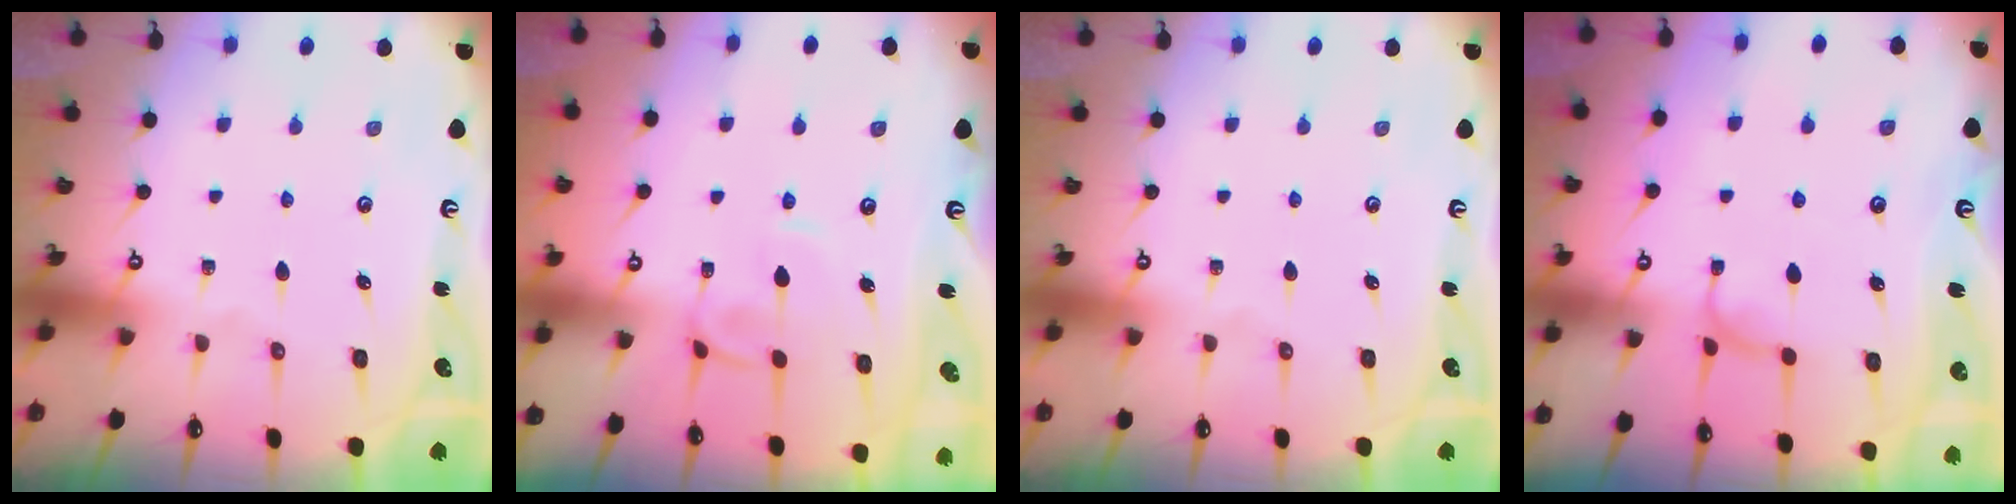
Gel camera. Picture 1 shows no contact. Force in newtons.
{"total": 2.7, "press": 2.6, "slide": 0.4}
{"total": 0.0}
{"total": 1.1, "press": 0.9, "slide": 0.5}